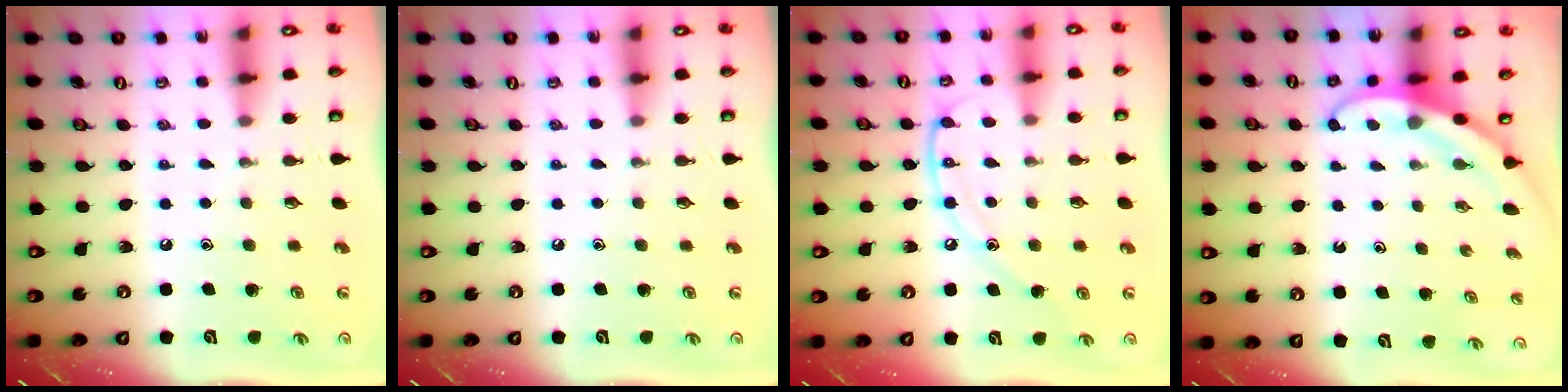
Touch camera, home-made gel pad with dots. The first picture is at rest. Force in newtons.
{"total": 0.0}
{"total": 12.1, "press": 12.0, "slide": 1.2}
{"total": 3.8, "press": 3.8, "slide": 0.3}